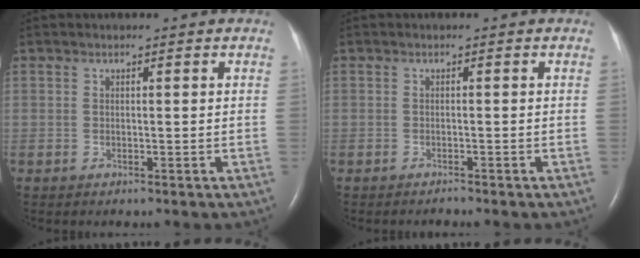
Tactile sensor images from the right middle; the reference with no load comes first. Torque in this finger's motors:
{"motor_torque": [0.01, -0.09, 0.00, 0.01]}